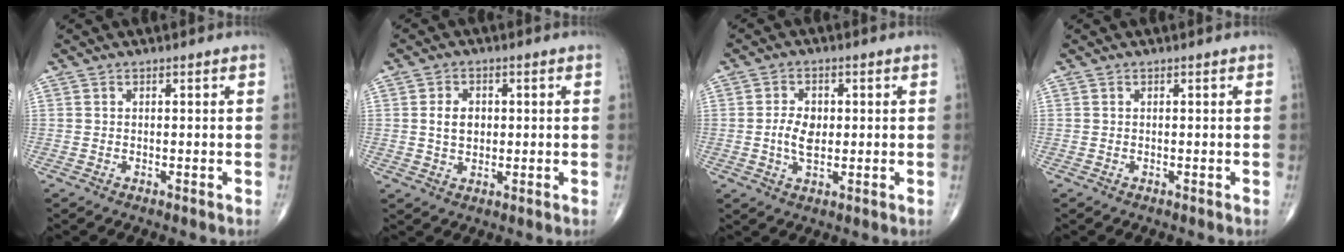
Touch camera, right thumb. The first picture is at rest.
{"total": 4.4, "force": [0.5, 3.2, 2.9], "torque": [-0.042, 0.000, 0.009]}
{"total": 5.1, "force": [0.0, 3.1, 4.0], "torque": [-0.071, 0.000, -0.001]}
{"total": 0.0}